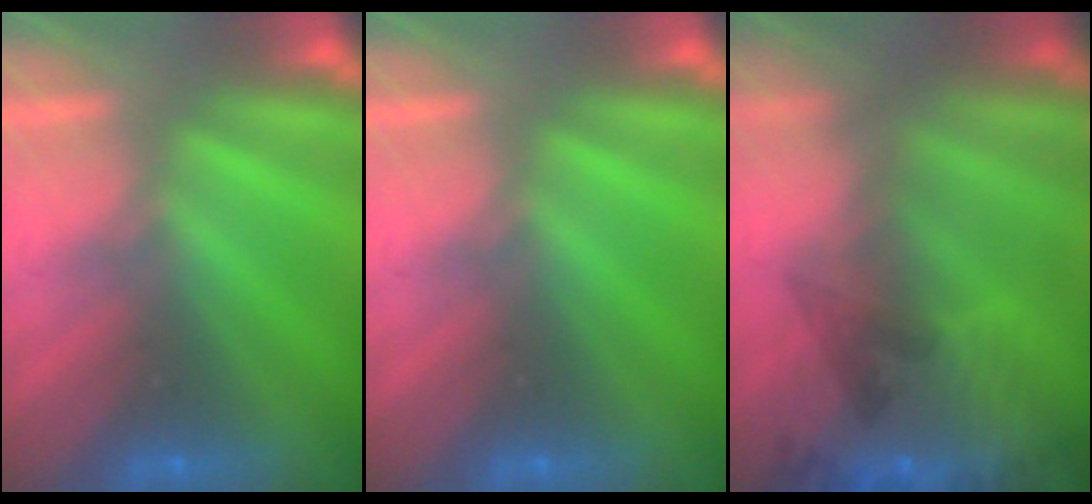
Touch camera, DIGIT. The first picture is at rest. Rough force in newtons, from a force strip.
{"total": 0.0}
{"total": 5.8}